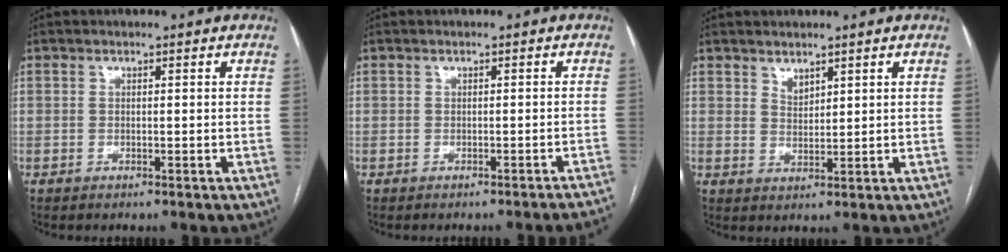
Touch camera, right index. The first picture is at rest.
{"total": 5.5, "force": [-5.3, -0.9, 0.9], "torque": [0.003, -0.006, -0.053]}
{"total": 2.2, "force": [1.7, 1.0, 0.9], "torque": [-0.016, -0.005, 0.038]}